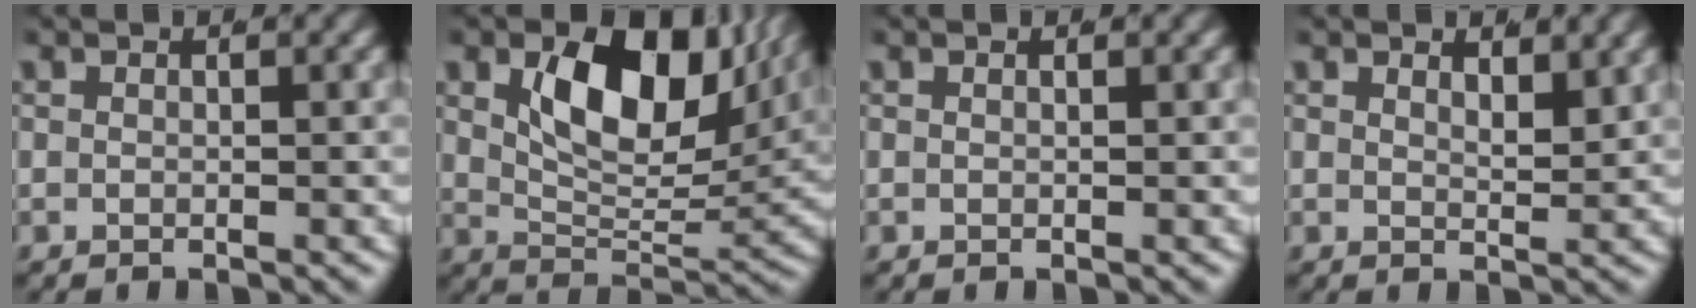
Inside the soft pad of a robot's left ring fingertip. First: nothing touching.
{"total": 10.9, "force": [4.7, 5.6, 8.1], "torque": [-0.126, -0.007, 0.076]}
{"total": 0.0}
{"total": 1.6, "force": [1.3, -0.2, 0.8], "torque": [-0.010, -0.017, 0.029]}